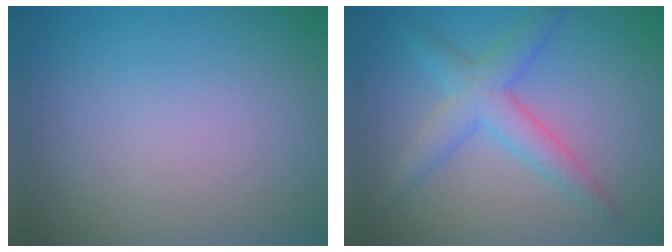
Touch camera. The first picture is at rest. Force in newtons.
{"total": 3.6, "press": 3.6, "slide": 0.2}